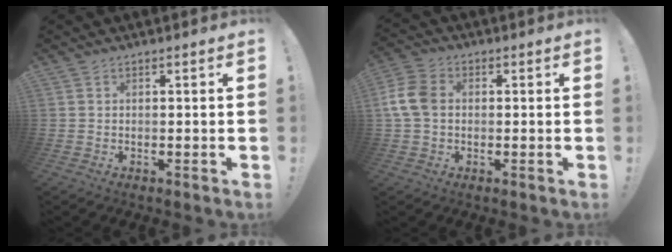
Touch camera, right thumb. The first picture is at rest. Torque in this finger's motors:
{"motor_torque": [0.07, 0.10, 0.20, -0.07, 0.23]}